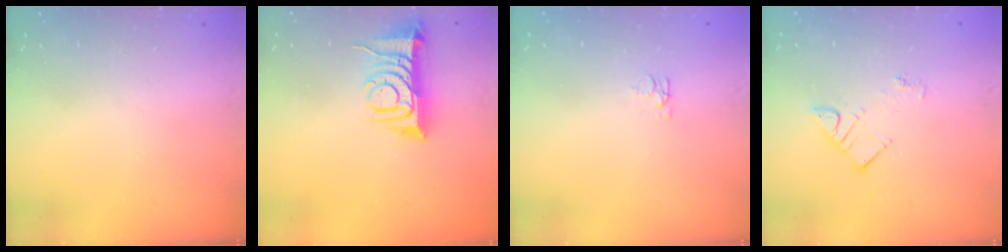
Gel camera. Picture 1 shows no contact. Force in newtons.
{"total": 9.5, "press": 9.5, "slide": 0.7}
{"total": 4.1, "press": 4.1, "slide": 0.6}
{"total": 3.8, "press": 3.8, "slide": 0.4}